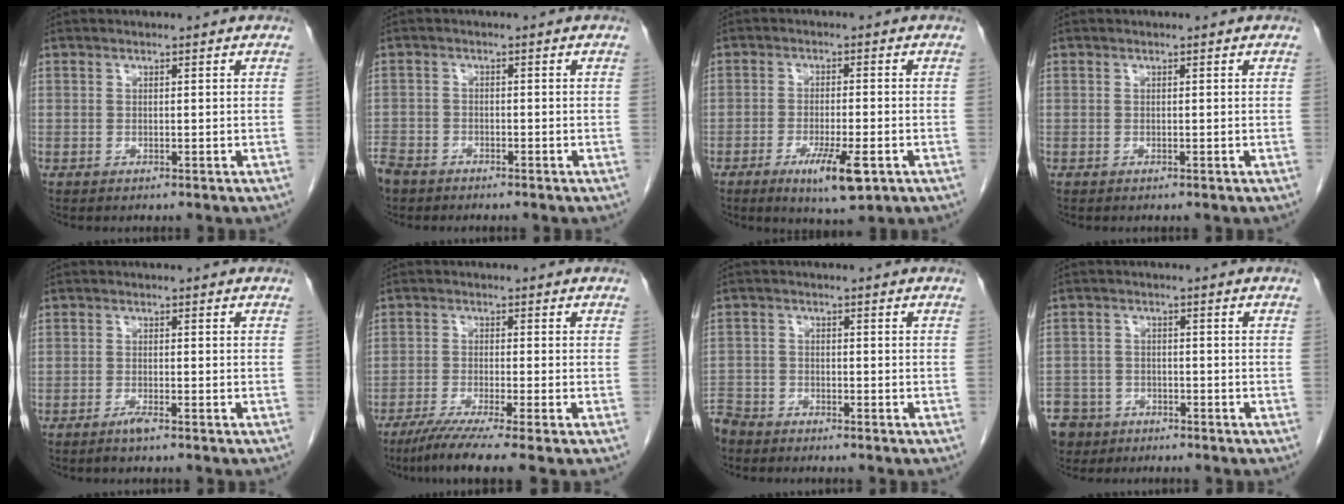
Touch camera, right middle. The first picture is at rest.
{"total": 5.1, "force": [-4.2, 2.5, 1.4], "torque": [-0.033, -0.006, -0.081]}
{"total": 7.2, "force": [-3.4, 1.2, 6.2], "torque": [-0.108, -0.014, -0.050]}
{"total": 0.0}
{"total": 1.5, "force": [-1.2, -0.1, 0.9], "torque": [-0.023, -0.002, -0.024]}
{"total": 7.4, "force": [-5.6, -1.1, 4.8], "torque": [-0.076, -0.023, -0.095]}
{"total": 5.1, "force": [-4.8, 1.9, 0.4], "torque": [-0.008, -0.009, -0.096]}
{"total": 9.0, "force": [-6.1, 6.4, 1.6], "torque": [-0.059, -0.001, -0.106]}